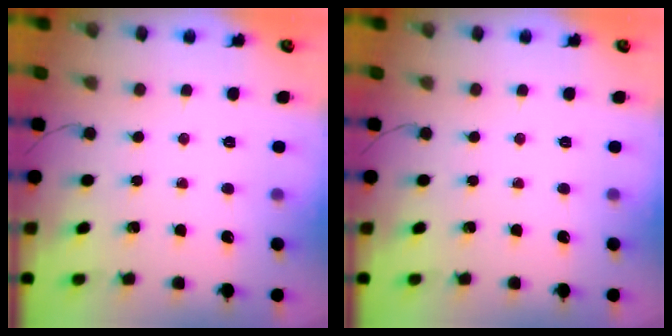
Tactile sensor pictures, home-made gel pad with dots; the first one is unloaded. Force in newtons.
{"total": 0.0}